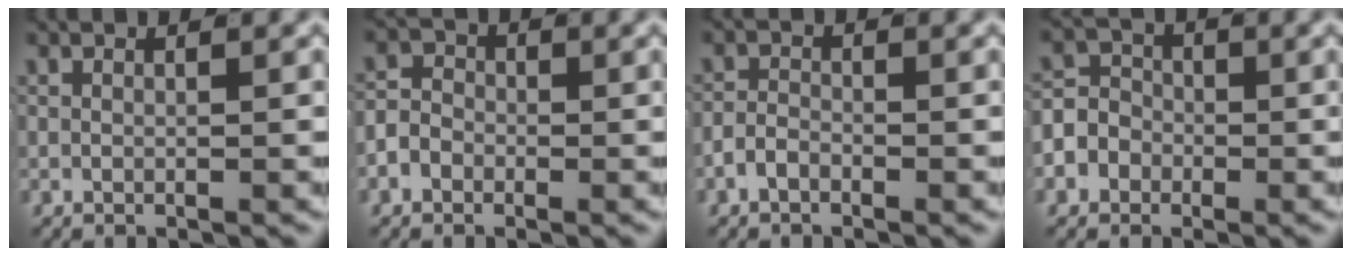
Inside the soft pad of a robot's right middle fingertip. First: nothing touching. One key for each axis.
{"total": 2.9, "fx": -1.1, "fy": 2.4, "fz": 1.2, "tx": -0.018, "ty": 0.000, "tz": -0.025}
{"total": 1.5, "fx": -1.1, "fy": 0.7, "fz": 0.7, "tx": -0.008, "ty": 0.003, "tz": -0.024}
{"total": 6.2, "fx": -1.4, "fy": 5.6, "fz": 2.1, "tx": -0.040, "ty": -0.005, "tz": -0.033}